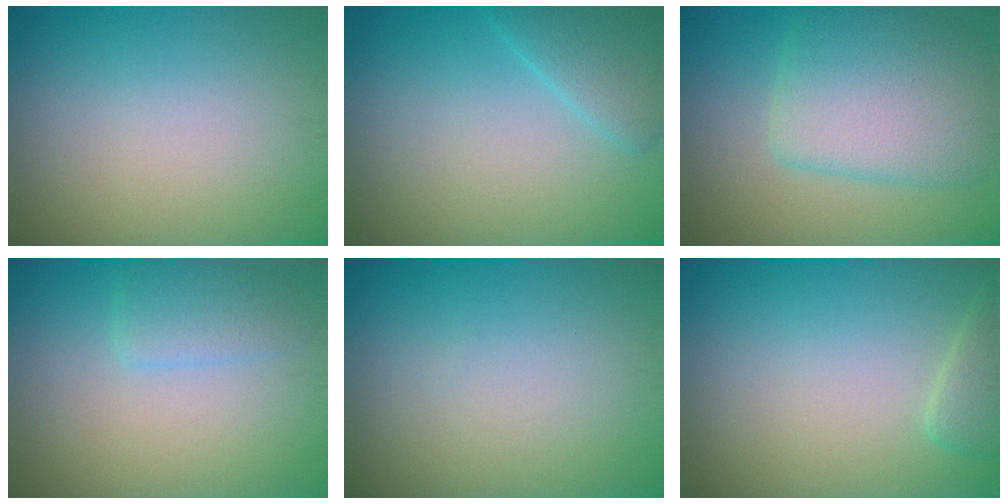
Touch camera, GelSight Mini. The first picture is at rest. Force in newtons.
{"total": 3.0, "press": 3.0, "slide": 0.2}
{"total": 7.0, "press": 7.0, "slide": 0.2}
{"total": 2.1, "press": 2.1, "slide": 0.2}
{"total": 0.0}
{"total": 1.9, "press": 1.8, "slide": 0.2}